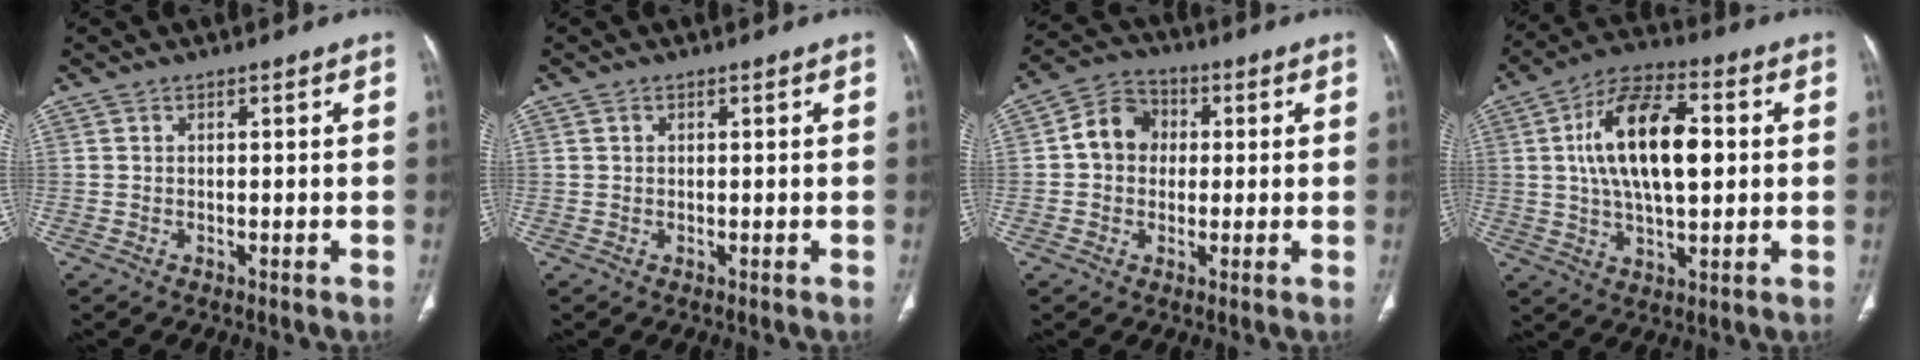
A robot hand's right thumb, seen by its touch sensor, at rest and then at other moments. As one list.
[{"total": 0.5, "force": [0.2, 0.5, 0.2], "torque": [-0.002, 0.001, 0.004]}, {"total": 8.1, "force": [0.6, 6.9, 4.1], "torque": [-0.051, 0.020, -0.001]}, {"total": 17.0, "force": [2.3, 8.1, 14.7], "torque": [-0.252, 0.012, 0.036]}]